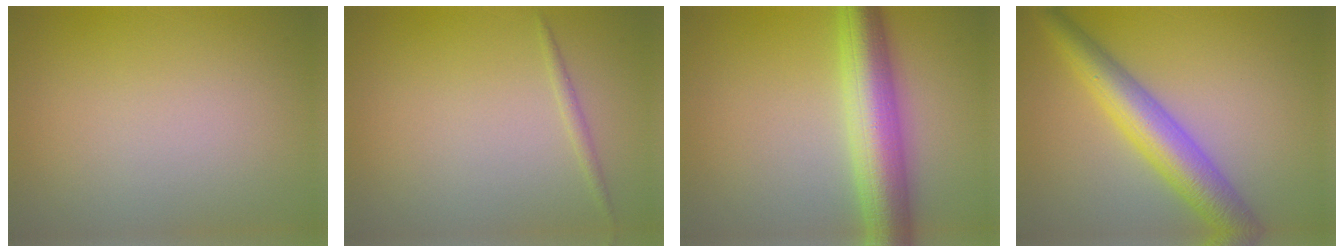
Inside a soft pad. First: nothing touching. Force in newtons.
{"total": 0.8, "press": 0.8, "slide": 0.1}
{"total": 7.1, "press": 7.1, "slide": 0.1}
{"total": 6.3, "press": 6.3, "slide": 0.1}